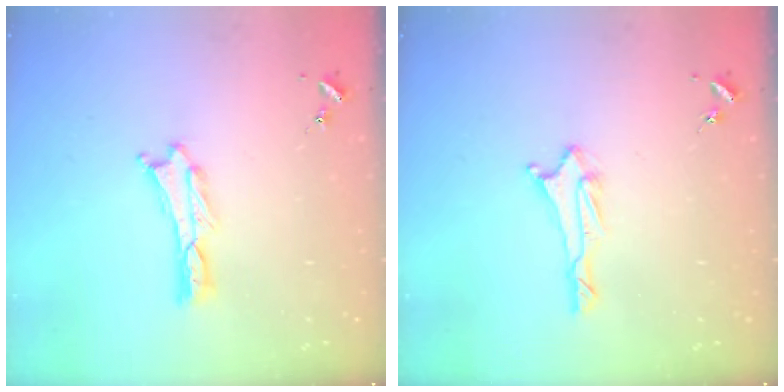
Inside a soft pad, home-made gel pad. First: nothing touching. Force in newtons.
{"total": 1.7, "press": 1.6, "slide": 0.6}